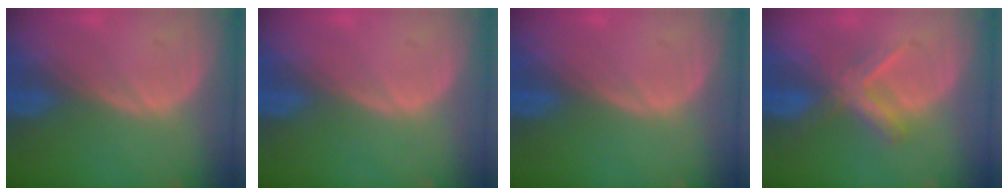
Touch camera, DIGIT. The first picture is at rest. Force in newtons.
{"total": 0.0}
{"total": 0.0}
{"total": 5.6, "press": 5.6, "slide": 0.1}